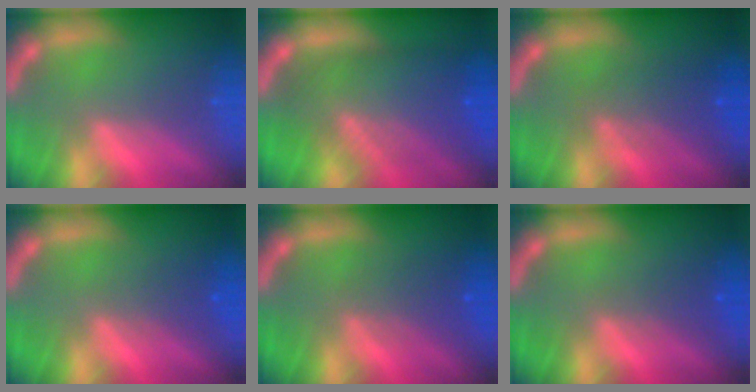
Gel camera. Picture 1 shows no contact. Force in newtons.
{"total": 9.1}
{"total": 4.1}
{"total": 1.9}
{"total": 3.0}
{"total": 2.0}